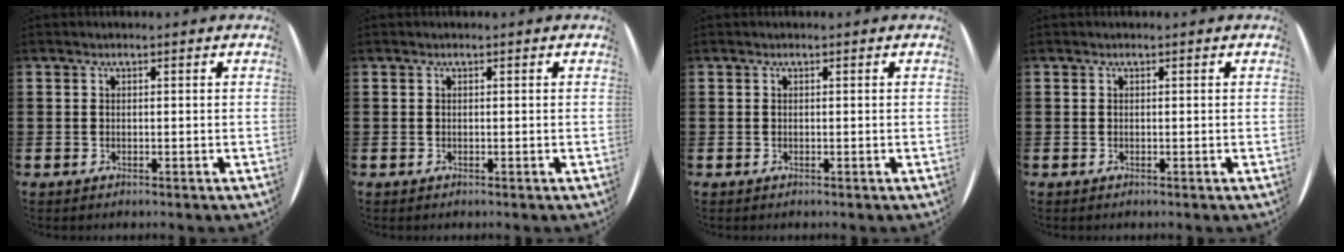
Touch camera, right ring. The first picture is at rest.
{"total": 0.0}
{"total": 0.0}
{"total": 0.0}